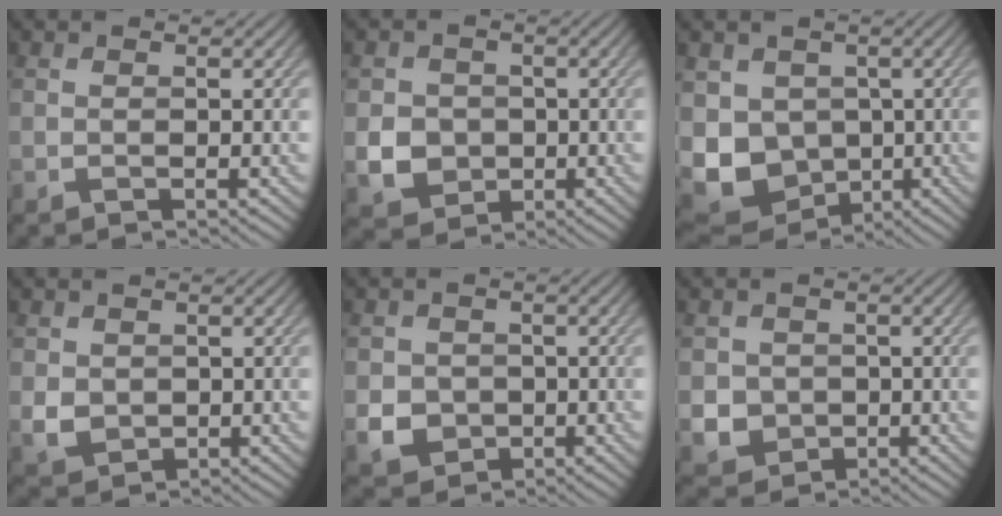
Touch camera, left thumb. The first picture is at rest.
{"total": 5.0, "force": [-0.7, 4.6, 1.9], "torque": [-0.045, -0.008, -0.028]}
{"total": 9.4, "force": [-1.0, 8.2, 4.6], "torque": [-0.118, -0.031, -0.021]}
{"total": 3.0, "force": [0.5, 2.6, 1.4], "torque": [-0.039, -0.008, 0.014]}
{"total": 4.1, "force": [-0.7, 3.7, 1.5], "torque": [-0.039, -0.012, -0.018]}
{"total": 3.9, "force": [-0.2, 3.7, 1.2], "torque": [-0.036, -0.012, -0.010]}